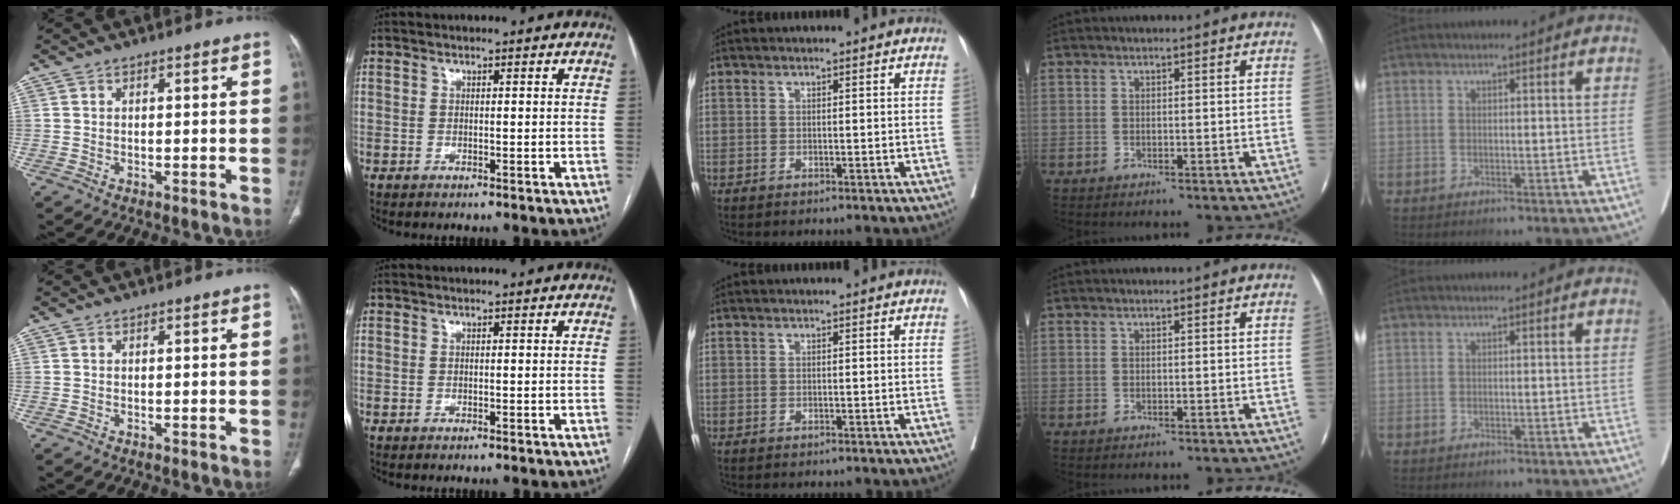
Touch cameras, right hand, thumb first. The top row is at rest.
{}